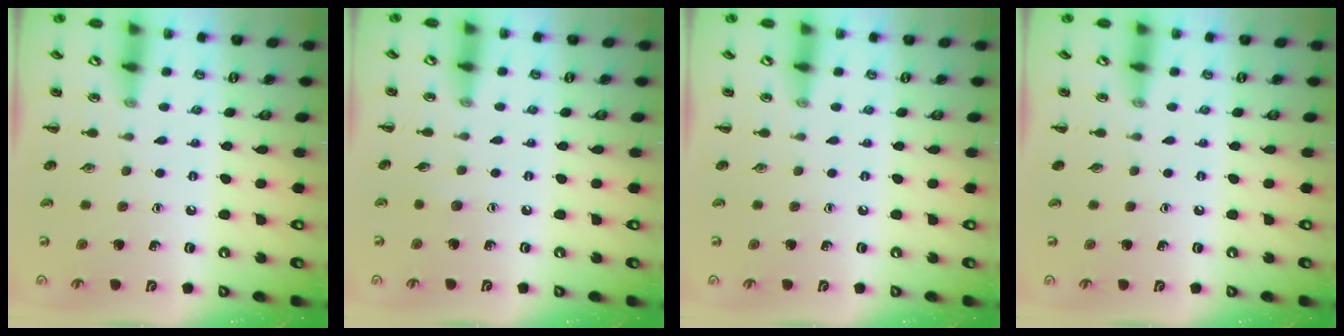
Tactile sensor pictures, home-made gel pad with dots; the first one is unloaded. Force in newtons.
{"total": 3.2, "press": 3.0, "slide": 0.8}
{"total": 0.0}
{"total": 0.0}